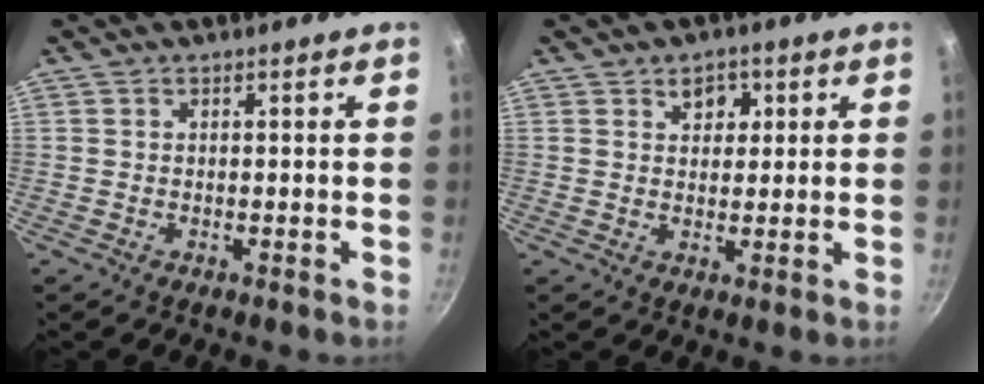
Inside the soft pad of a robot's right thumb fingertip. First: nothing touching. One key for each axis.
{"total": 4.0, "fx": 1.7, "fy": 3.0, "fz": 2.0, "tx": -0.003, "ty": -0.007, "tz": 0.024}